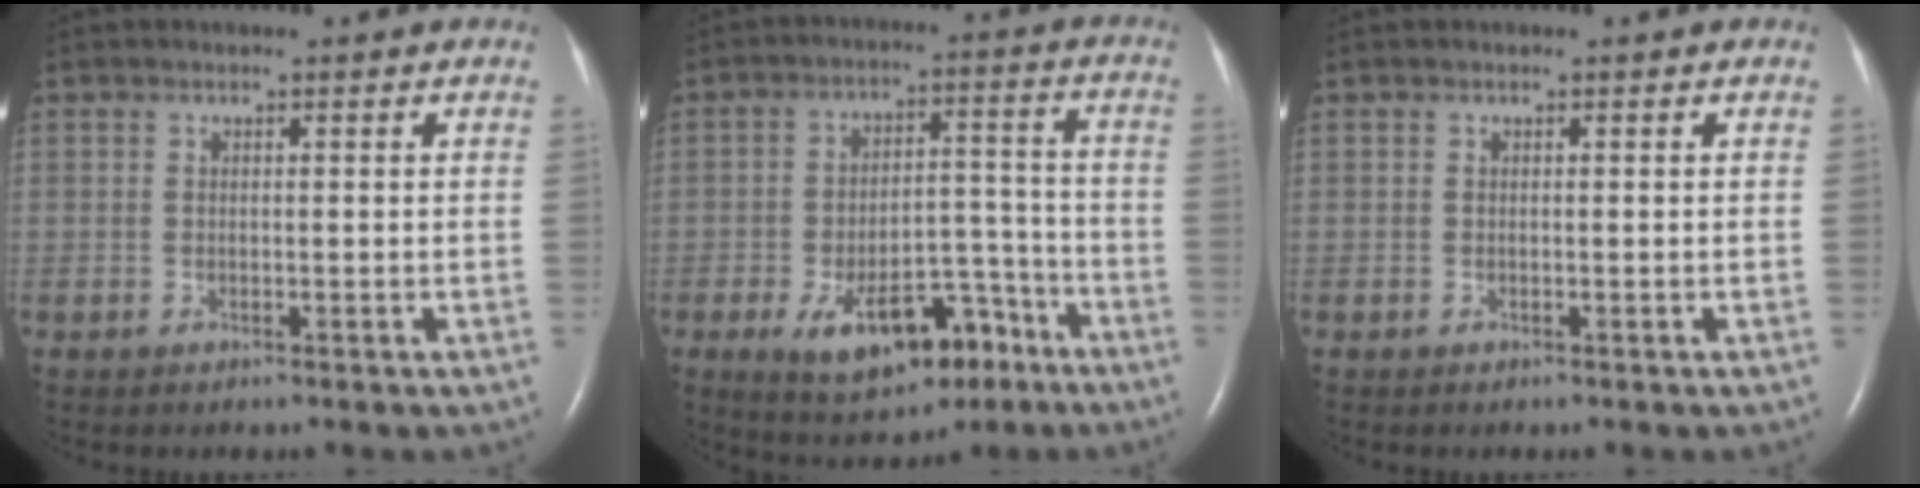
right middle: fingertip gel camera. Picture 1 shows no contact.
{"total": 12.6, "force": [-6.9, 6.0, 8.6], "torque": [-0.130, 0.018, -0.097]}
{"total": 0.0}